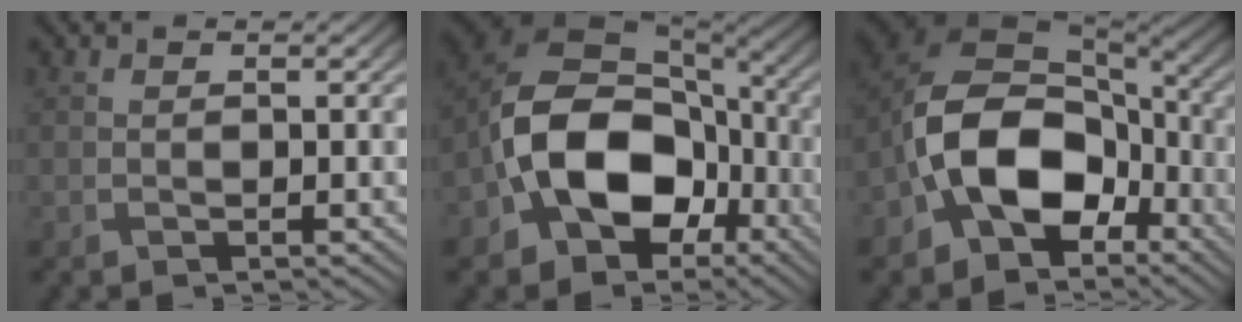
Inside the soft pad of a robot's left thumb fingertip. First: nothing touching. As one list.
[{"total": 14.6, "force": [-4.4, 10.5, 9.1], "torque": [-0.181, -0.018, -0.094]}, {"total": 13.2, "force": [-4.8, 9.0, 8.4], "torque": [-0.156, -0.003, -0.108]}]